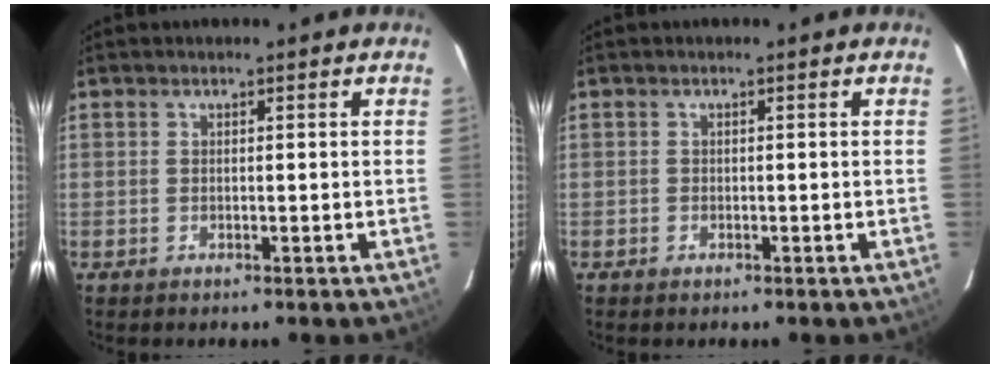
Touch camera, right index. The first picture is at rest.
{"total": 0.8, "force": [-0.5, 0.6, 0.0], "torque": [-0.002, 0.001, -0.009]}